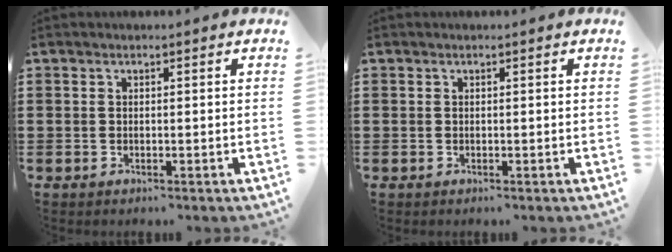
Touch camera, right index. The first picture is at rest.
{"total": 0.0}